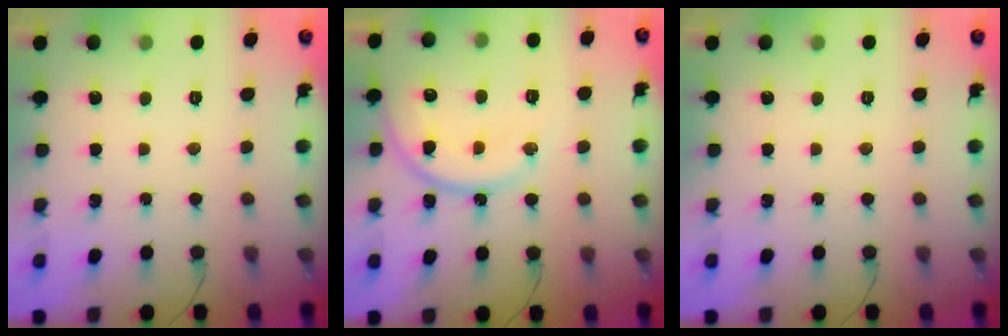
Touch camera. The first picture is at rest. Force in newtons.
{"total": 14.0, "press": 14.0, "slide": 1.2}
{"total": 0.0}